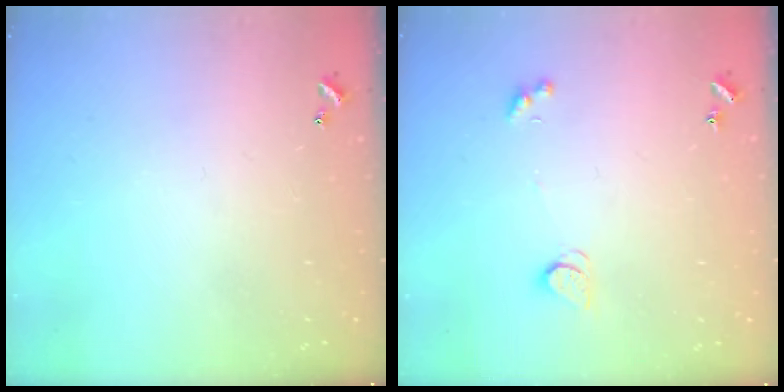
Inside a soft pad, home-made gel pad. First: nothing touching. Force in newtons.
{"total": 2.3, "press": 2.2, "slide": 0.5}